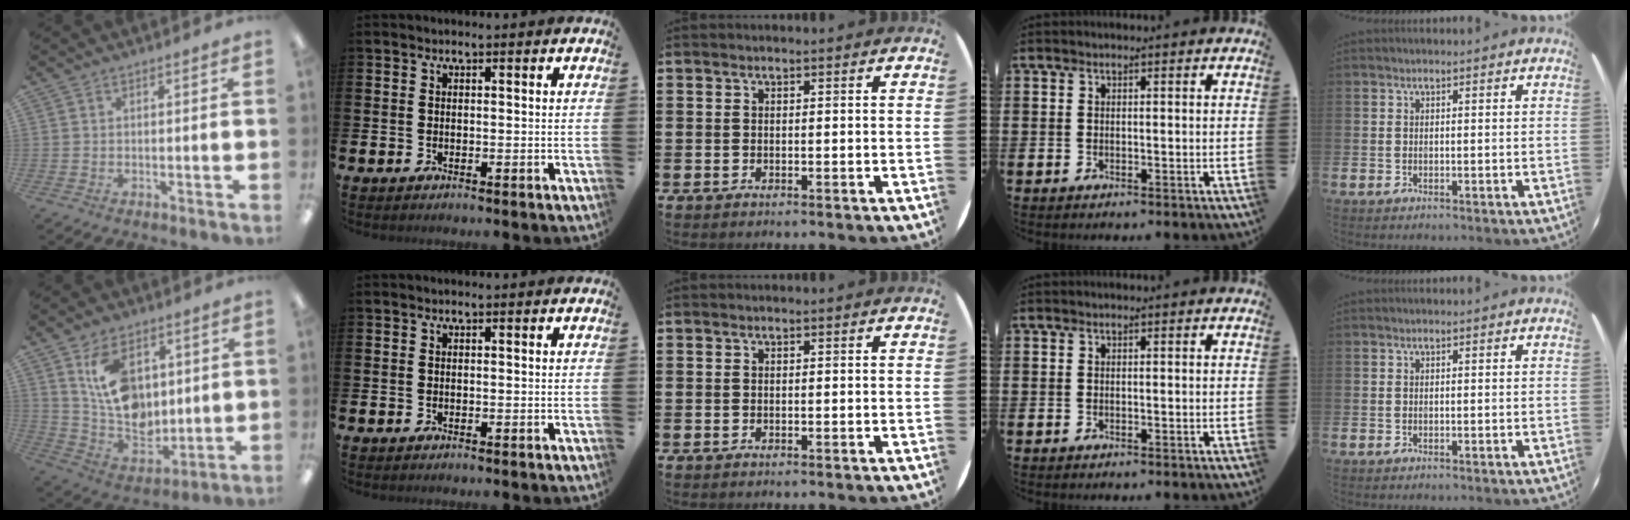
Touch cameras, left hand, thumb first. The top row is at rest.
{"thumb": {"total": 13.7, "force": [5.7, 9.4, 8.3], "torque": [-0.167, -0.015, 0.106]}}